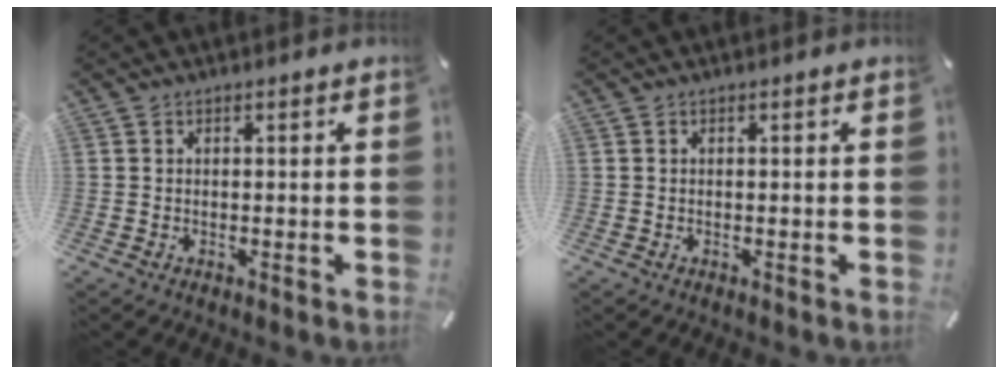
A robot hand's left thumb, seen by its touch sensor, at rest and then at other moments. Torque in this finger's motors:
{"motor_torque": [0.00, 0.00, 0.00, 0.00, 0.00]}